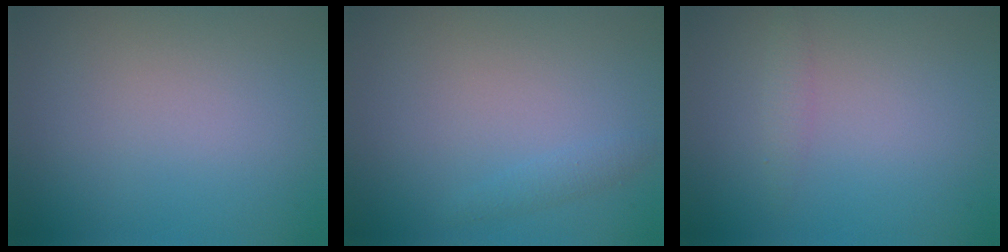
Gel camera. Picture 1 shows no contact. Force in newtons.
{"total": 0.9, "press": 0.9, "slide": 0.1}
{"total": 1.0, "press": 1.0, "slide": 0.0}